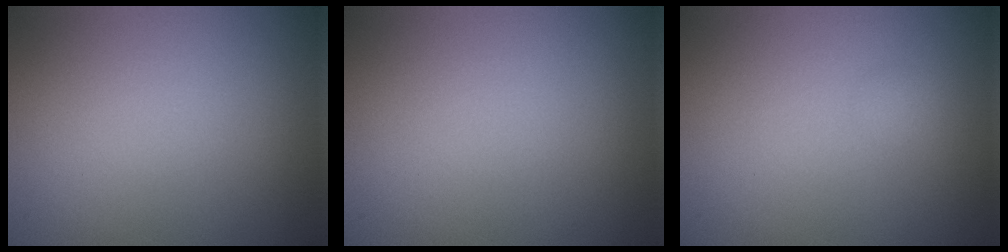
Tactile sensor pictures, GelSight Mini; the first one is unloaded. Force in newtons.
{"total": 0.0}
{"total": 0.7, "press": 0.7, "slide": 0.0}